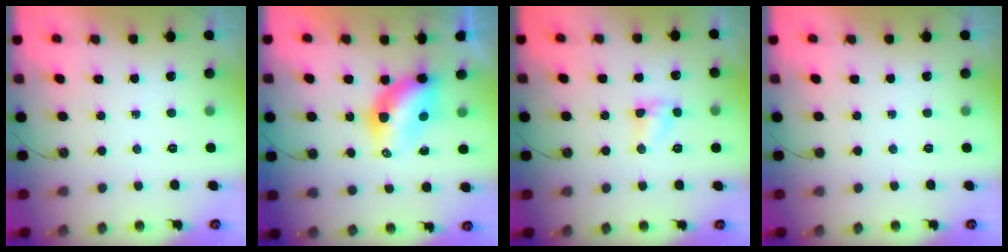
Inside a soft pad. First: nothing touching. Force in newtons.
{"total": 7.3, "press": 7.3, "slide": 0.6}
{"total": 3.9, "press": 3.8, "slide": 0.5}
{"total": 0.0}